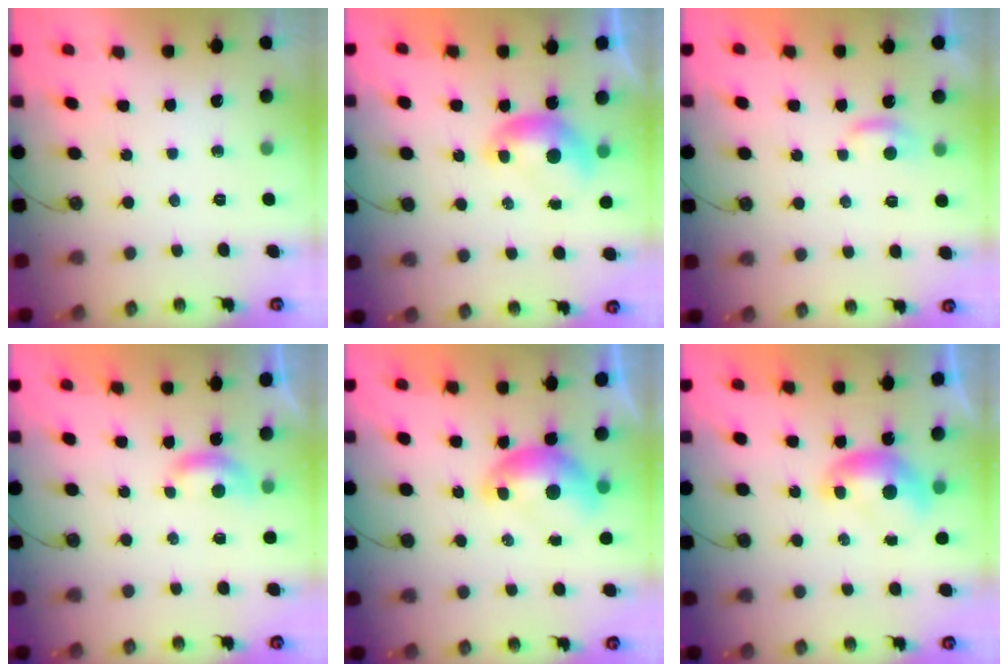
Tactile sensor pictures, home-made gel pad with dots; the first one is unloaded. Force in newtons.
{"total": 0.0}
{"total": 1.8, "press": 1.8, "slide": 0.4}
{"total": 2.5, "press": 2.5, "slide": 0.4}
{"total": 1.7, "press": 1.5, "slide": 0.6}
{"total": 0.0}